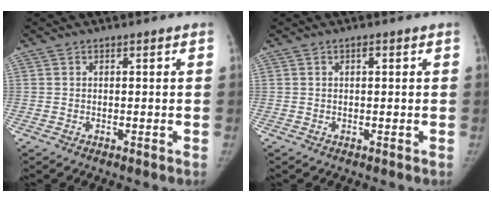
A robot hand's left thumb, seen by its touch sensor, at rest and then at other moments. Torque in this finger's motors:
{"motor_torque": [0.45, 0.30, 0.74, 0.06, 0.06]}